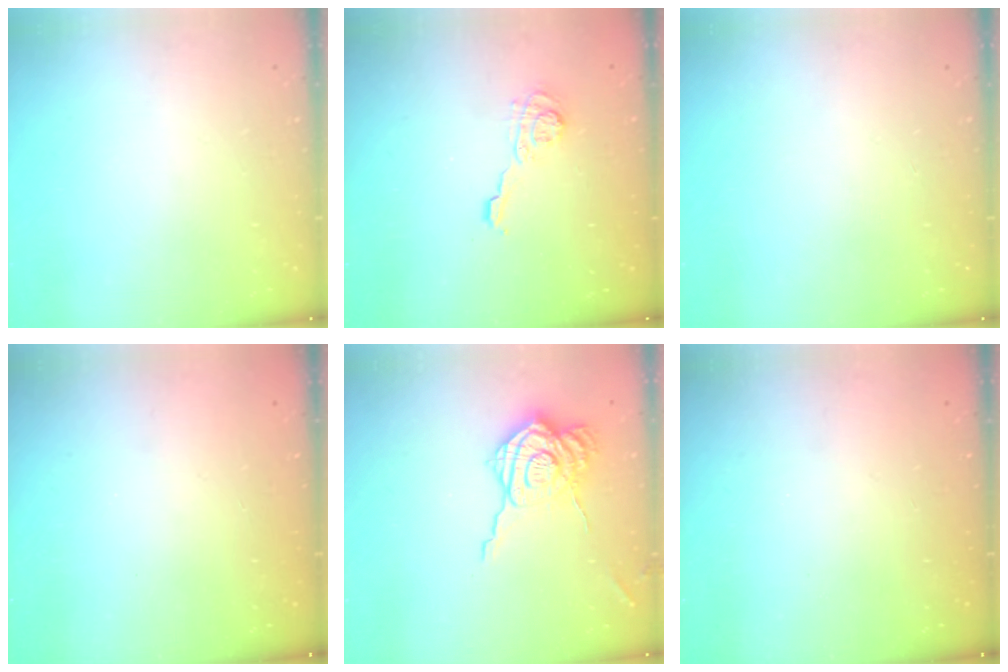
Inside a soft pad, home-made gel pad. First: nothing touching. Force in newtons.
{"total": 5.3, "press": 5.2, "slide": 0.8}
{"total": 0.0}
{"total": 2.3, "press": 2.2, "slide": 0.8}
{"total": 16.3, "press": 16.3, "slide": 1.1}
{"total": 2.3, "press": 2.2, "slide": 0.8}